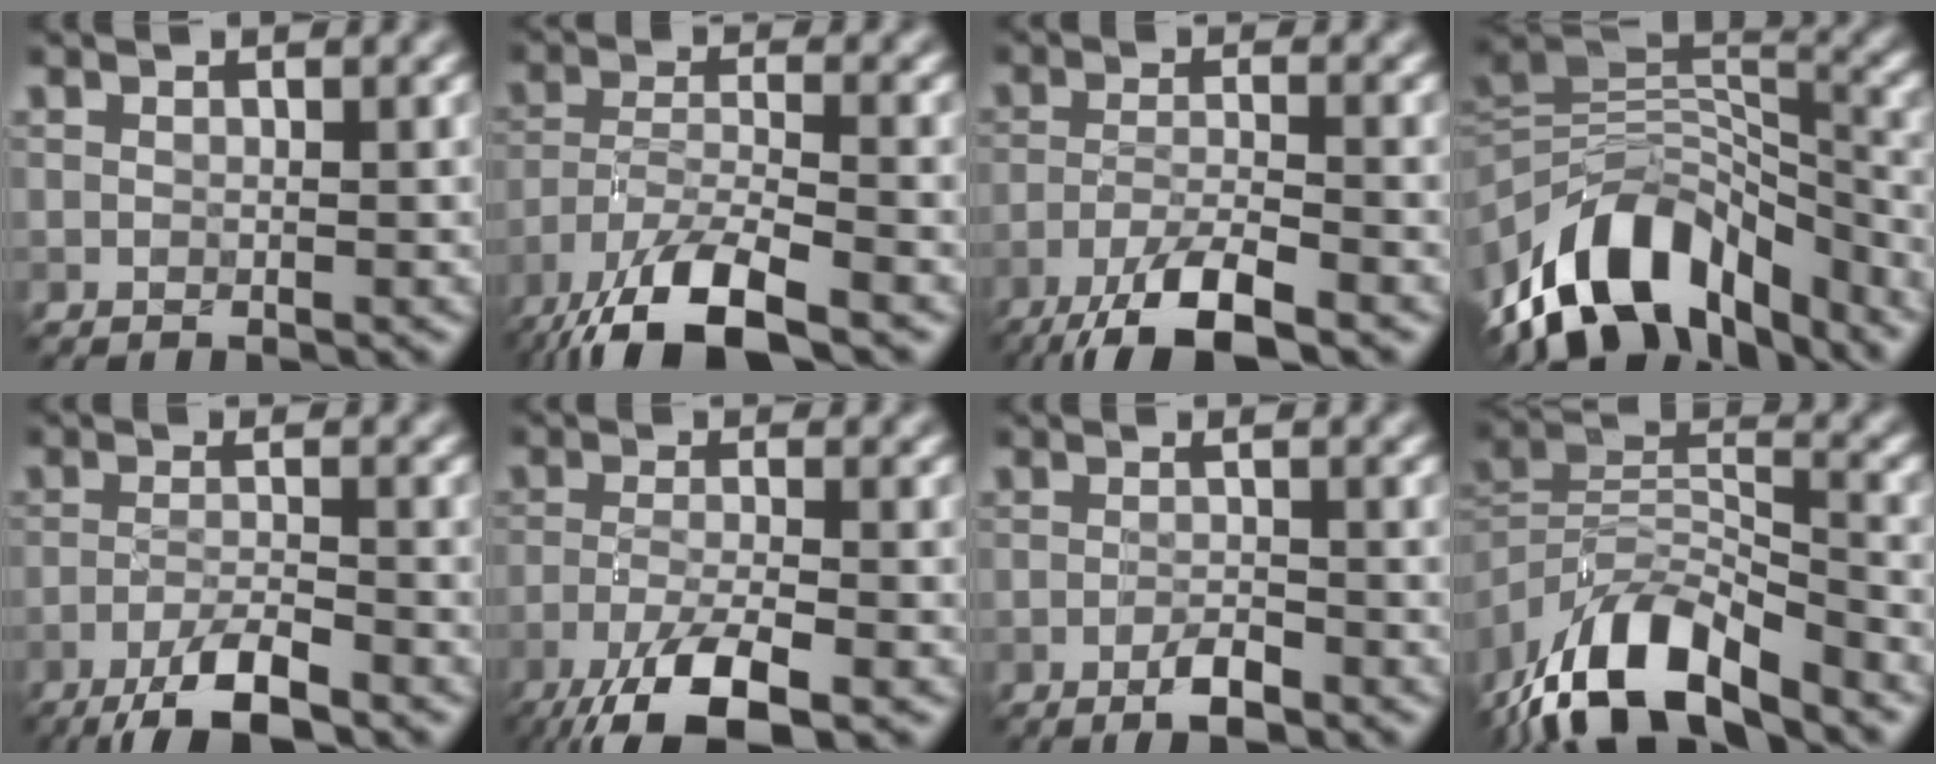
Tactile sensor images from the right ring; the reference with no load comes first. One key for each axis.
{"total": 10.1, "fx": -7.7, "fy": 2.7, "fz": 6.0, "tx": -0.116, "ty": -0.010, "tz": -0.141}
{"total": 6.6, "fx": -4.9, "fy": 1.3, "fz": 4.3, "tx": -0.069, "ty": 0.000, "tz": -0.090}
{"total": 11.7, "fx": -7.4, "fy": 6.2, "fz": 6.7, "tx": -0.117, "ty": 0.021, "tz": -0.131}
{"total": 5.0, "fx": -3.7, "fy": 0.9, "fz": 3.2, "tx": -0.054, "ty": 0.004, "tz": -0.069}
{"total": 7.7, "fx": -5.1, "fy": 2.0, "fz": 5.4, "tx": -0.097, "ty": -0.009, "tz": -0.097}
{"total": 2.1, "fx": -1.5, "fy": 0.3, "fz": 1.3, "tx": -0.022, "ty": 0.004, "tz": -0.025}
{"total": 10.8, "fx": -8.0, "fy": 3.6, "fz": 6.2, "tx": -0.109, "ty": 0.007, "tz": -0.152}